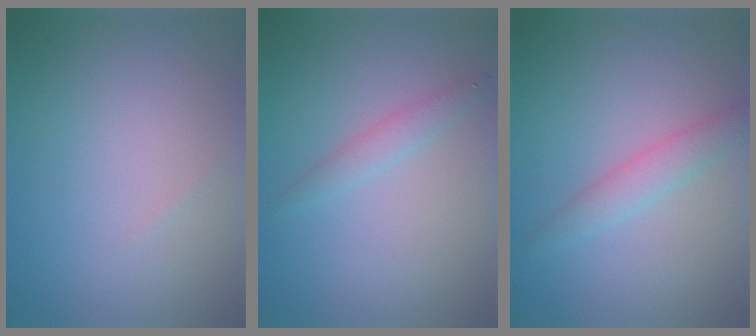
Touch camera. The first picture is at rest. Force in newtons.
{"total": 1.5, "press": 1.5, "slide": 0.0}
{"total": 2.3, "press": 2.3, "slide": 0.1}